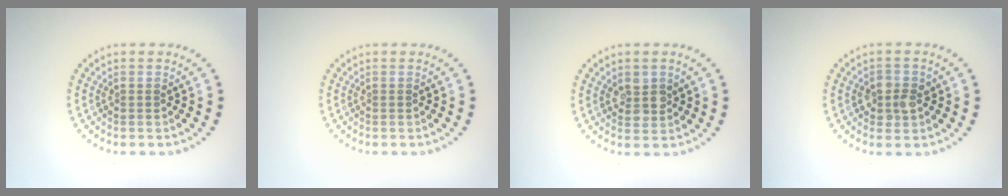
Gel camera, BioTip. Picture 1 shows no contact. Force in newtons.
{"total": 0.0}
{"total": 2.2, "press": 2.1, "slide": 0.7}
{"total": 2.3, "press": 2.3, "slide": 0.5}